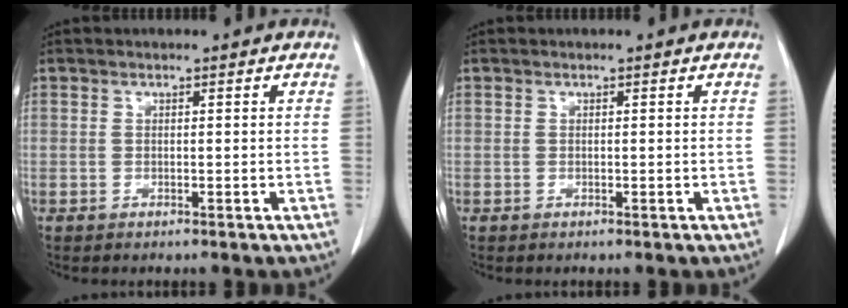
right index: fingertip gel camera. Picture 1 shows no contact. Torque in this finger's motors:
{"motor_torque": [0.01, 0.00, 0.01, 0.00]}